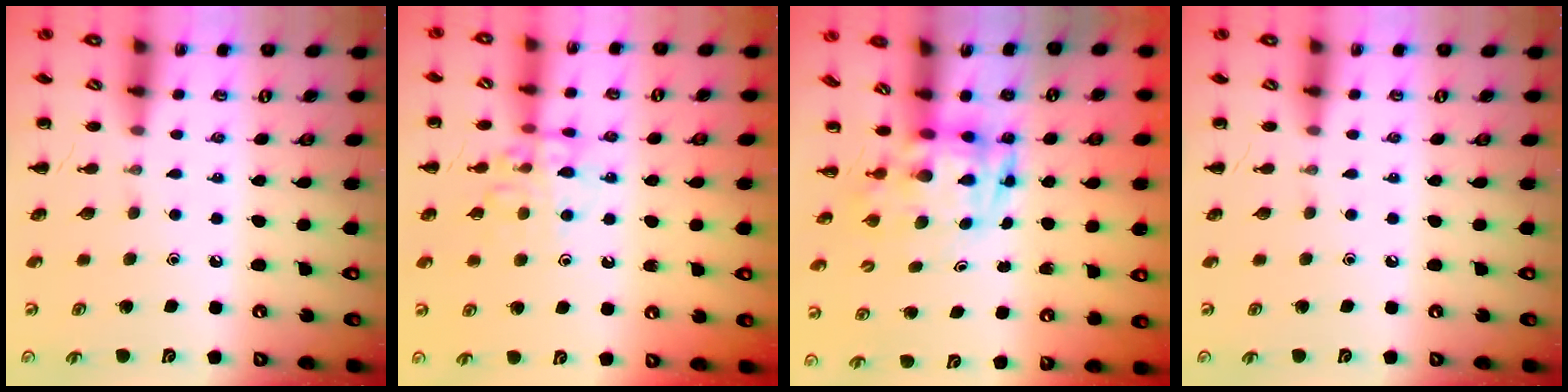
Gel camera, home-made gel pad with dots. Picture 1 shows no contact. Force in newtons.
{"total": 12.5, "press": 12.4, "slide": 1.1}
{"total": 3.8, "press": 3.7, "slide": 0.7}
{"total": 0.0}